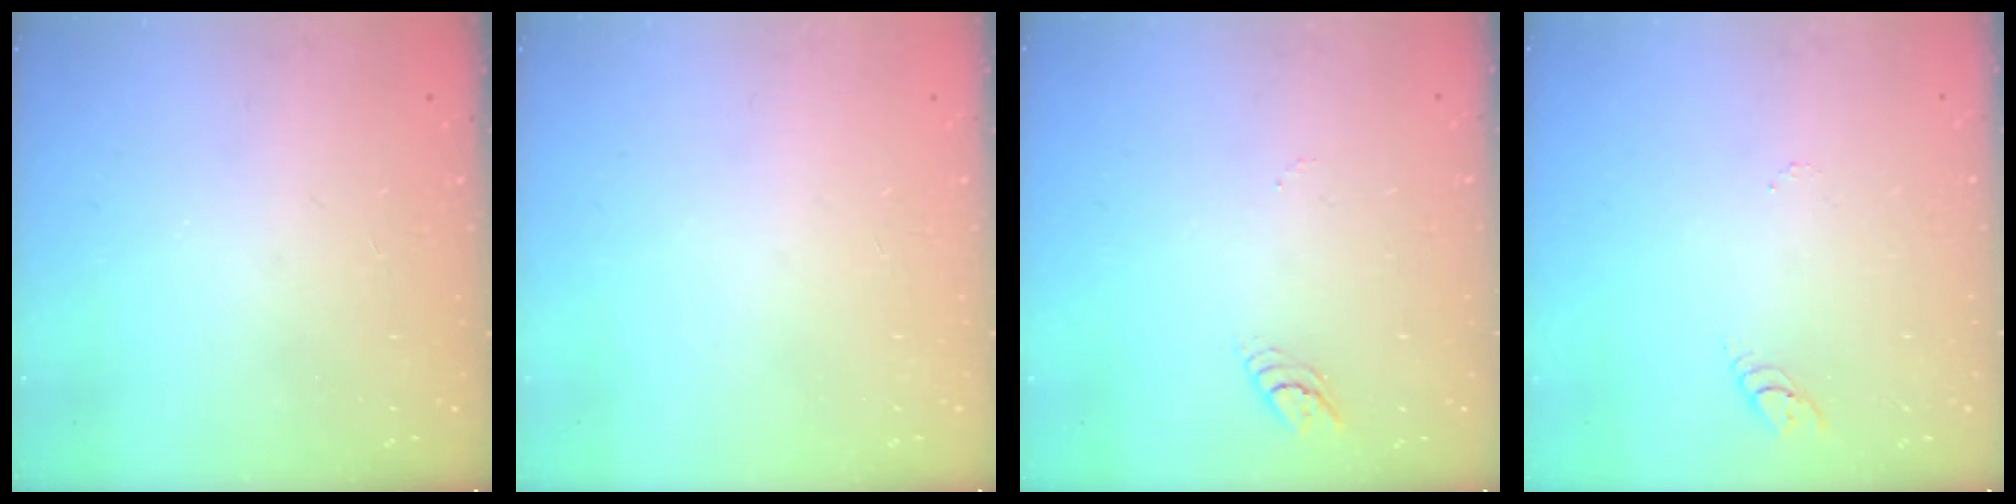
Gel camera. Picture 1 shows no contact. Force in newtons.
{"total": 0.0}
{"total": 3.5, "press": 3.5, "slide": 0.4}
{"total": 2.8, "press": 2.8, "slide": 0.2}